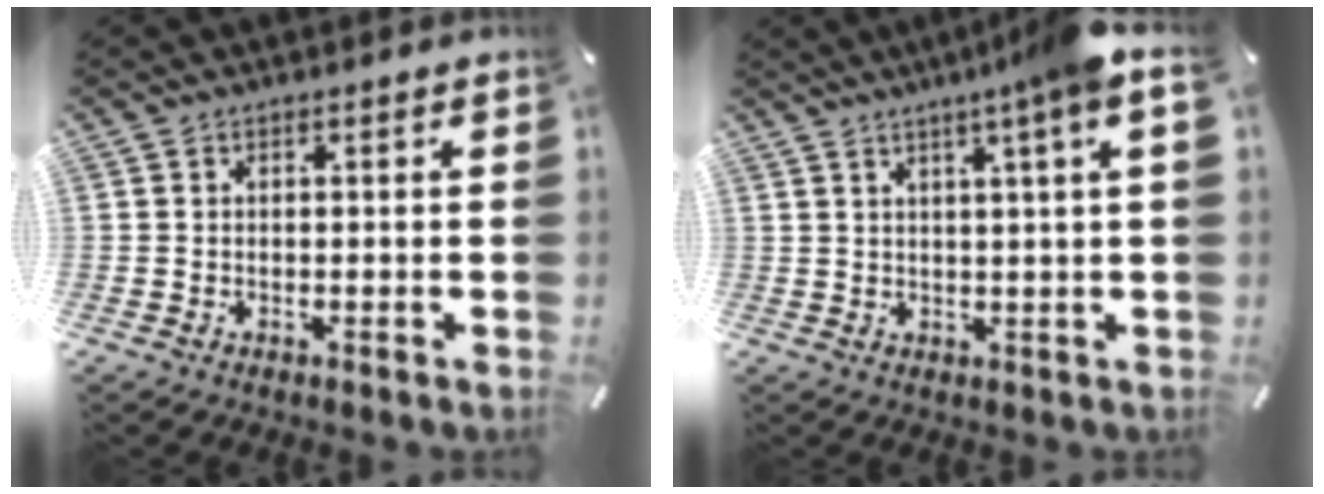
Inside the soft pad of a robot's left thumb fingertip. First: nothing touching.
{"total": 6.8, "force": [3.6, -0.6, 5.8], "torque": [-0.102, -0.010, 0.058]}